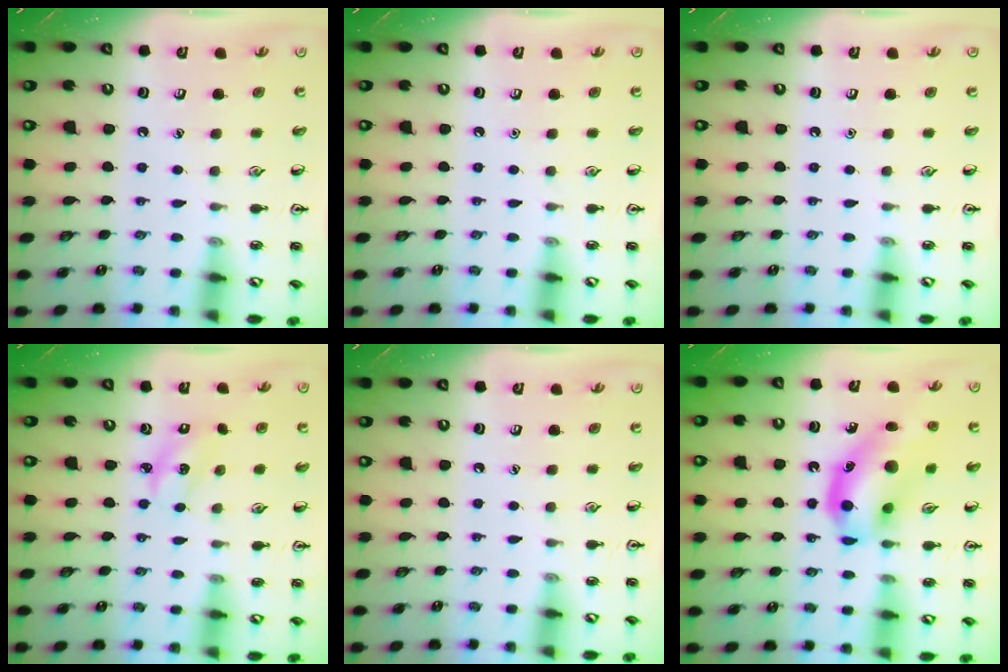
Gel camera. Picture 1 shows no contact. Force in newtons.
{"total": 0.0}
{"total": 0.0}
{"total": 2.5, "press": 2.4, "slide": 0.5}
{"total": 0.0}
{"total": 14.8, "press": 14.6, "slide": 2.6}